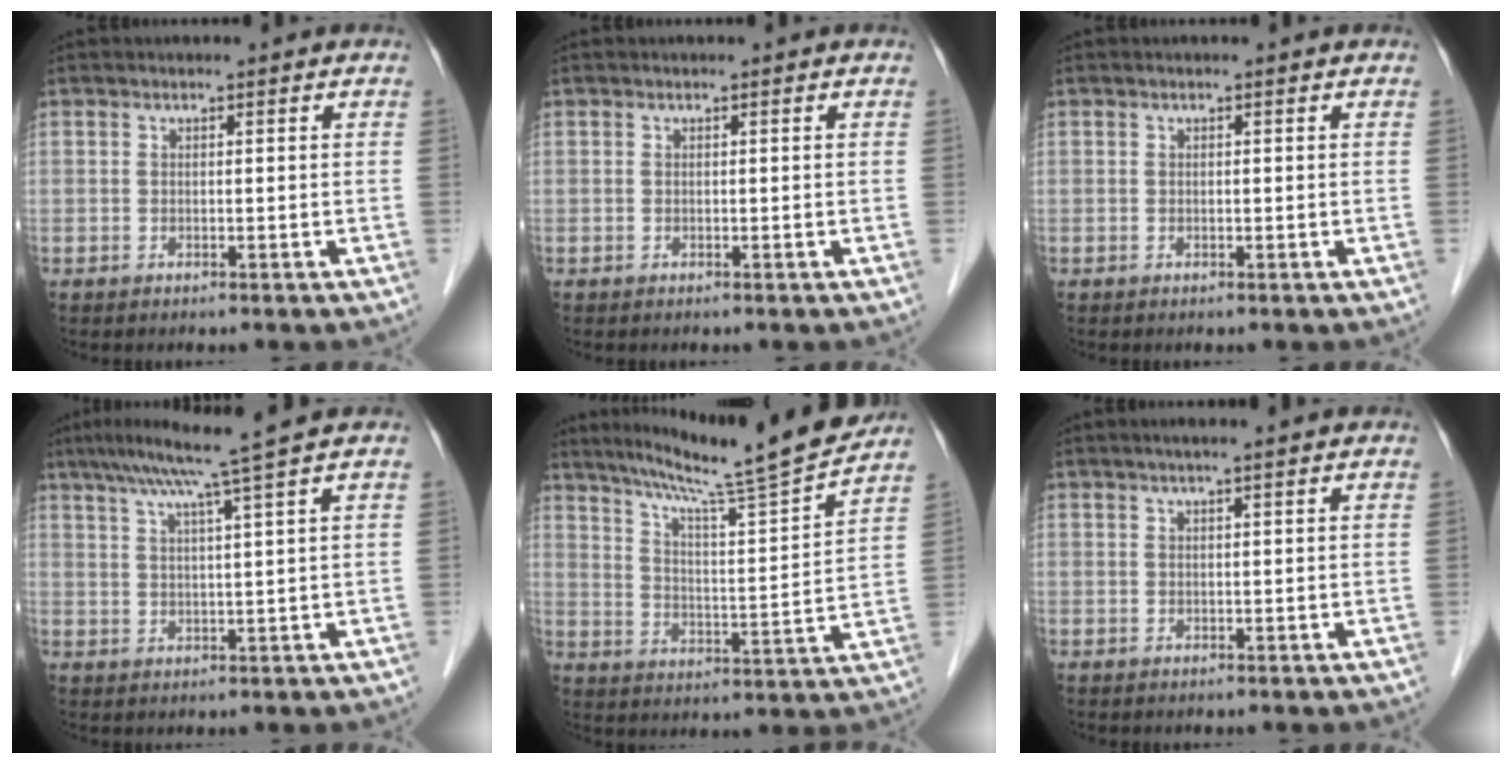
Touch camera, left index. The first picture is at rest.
{"total": 0.0}
{"total": 0.0}
{"total": 7.0, "force": [5.0, -2.2, 4.4], "torque": [-0.072, 0.009, 0.085]}
{"total": 16.7, "force": [14.8, -1.8, 7.5], "torque": [-0.124, -0.025, 0.219]}
{"total": 2.3, "force": [1.7, -0.4, 1.6], "torque": [-0.023, 0.013, 0.029]}